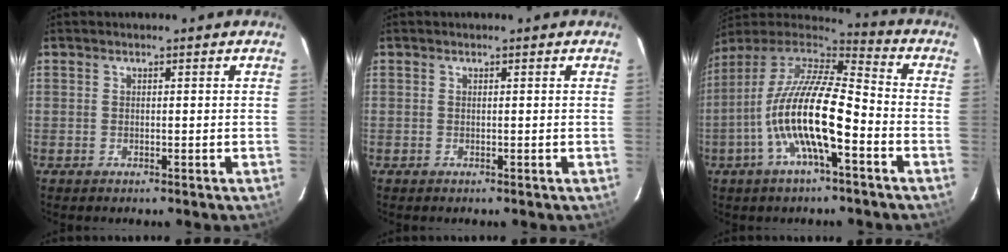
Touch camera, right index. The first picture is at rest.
{"total": 0.0}
{"total": 17.5, "force": [-5.8, 4.3, 15.9], "torque": [-0.293, -0.016, -0.116]}